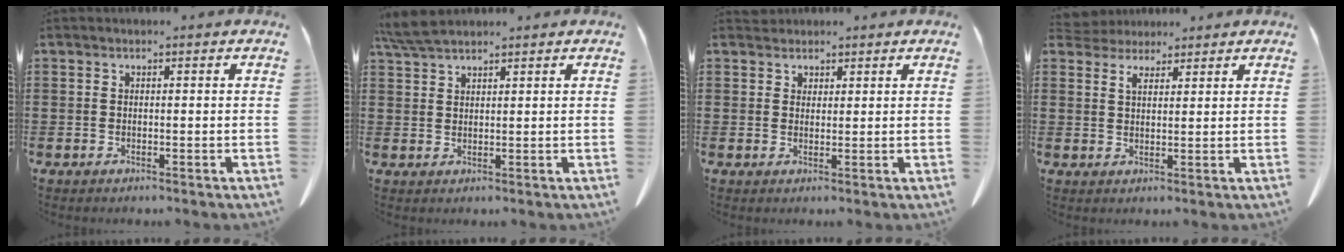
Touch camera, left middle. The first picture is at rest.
{"total": 4.1, "force": [3.4, 0.6, 2.1], "torque": [-0.051, -0.005, 0.067]}
{"total": 2.0, "force": [1.8, 0.9, -0.1], "torque": [0.004, -0.001, 0.036]}
{"total": 2.7, "force": [2.4, 1.0, 0.8], "torque": [-0.025, -0.001, 0.046]}